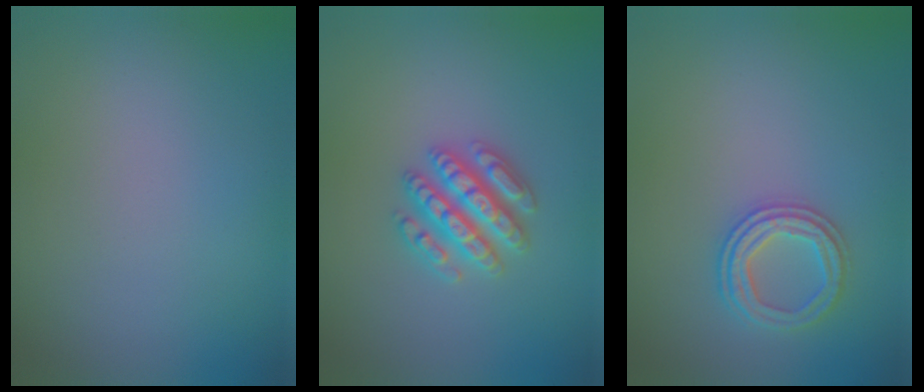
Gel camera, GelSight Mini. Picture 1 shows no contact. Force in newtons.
{"total": 4.7, "press": 4.6, "slide": 0.8}
{"total": 2.6, "press": 2.6, "slide": 0.1}